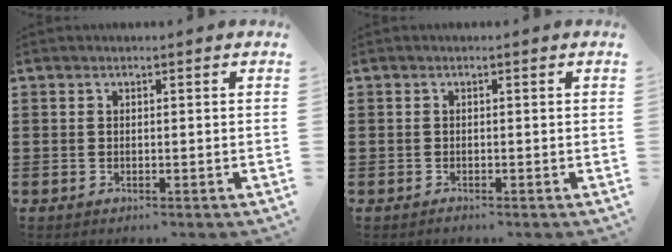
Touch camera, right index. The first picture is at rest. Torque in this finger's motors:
{"motor_torque": [-0.30, 0.43, -0.74, -0.16]}